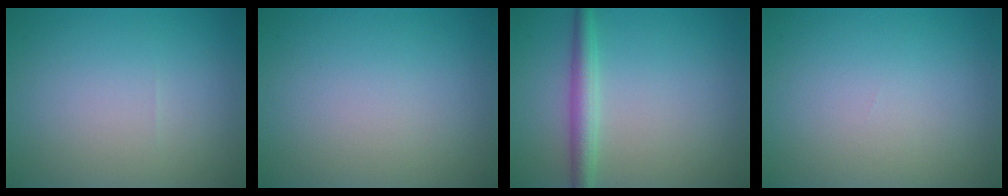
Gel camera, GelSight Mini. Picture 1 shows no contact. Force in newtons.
{"total": 0.0}
{"total": 2.7, "press": 2.7, "slide": 0.0}
{"total": 0.0}